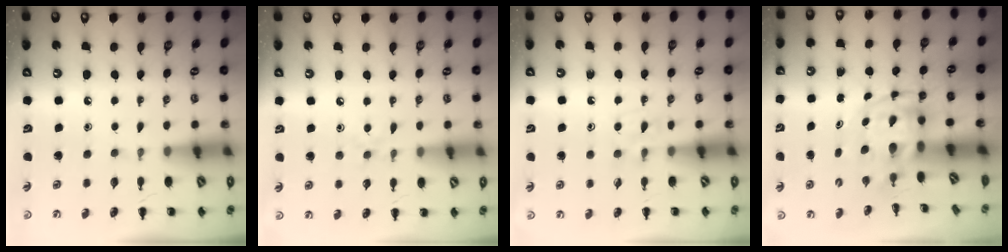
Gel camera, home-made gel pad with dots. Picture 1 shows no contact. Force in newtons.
{"total": 4.8, "press": 4.5, "slide": 1.7}
{"total": 4.8, "press": 4.6, "slide": 1.4}
{"total": 3.8, "press": 3.7, "slide": 0.7}